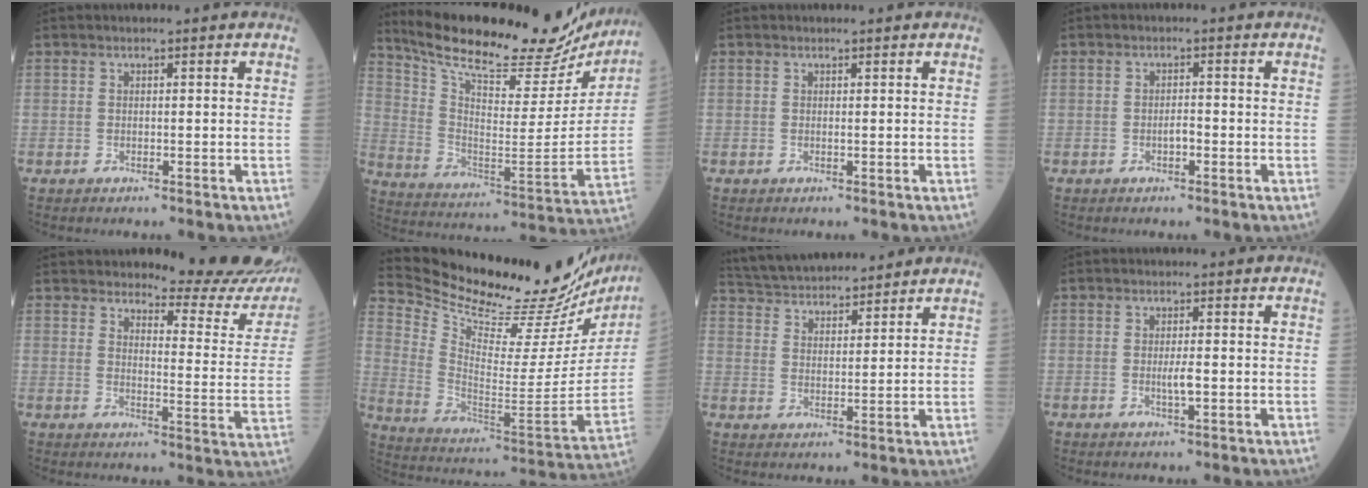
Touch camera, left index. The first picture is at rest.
{"total": 26.6, "force": [23.6, 6.1, 10.5], "torque": [-0.177, -0.044, 0.333]}
{"total": 0.0}
{"total": 1.3, "force": [-0.8, 0.4, 1.0], "torque": [-0.015, -0.001, -0.016]}
{"total": 18.0, "force": [17.2, 2.0, 5.2], "torque": [-0.051, -0.113, 0.182]}
{"total": 32.2, "force": [29.3, 4.4, 12.5], "torque": [-0.214, -0.117, 0.400]}
{"total": 14.7, "force": [13.7, 2.8, 4.5], "torque": [-0.084, 0.036, 0.226]}
{"total": 1.9, "force": [-0.5, 0.2, 1.9], "torque": [-0.036, -0.006, -0.009]}